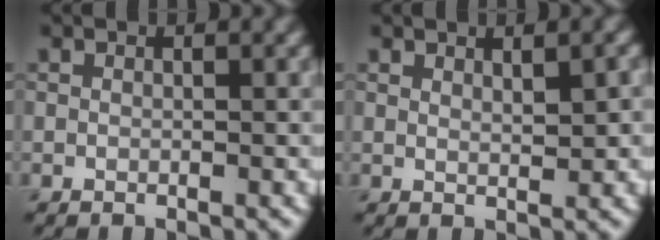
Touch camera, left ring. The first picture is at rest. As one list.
[{"total": 1.7, "force": [1.0, 0.4, 1.4], "torque": [-0.021, -0.001, 0.018]}]